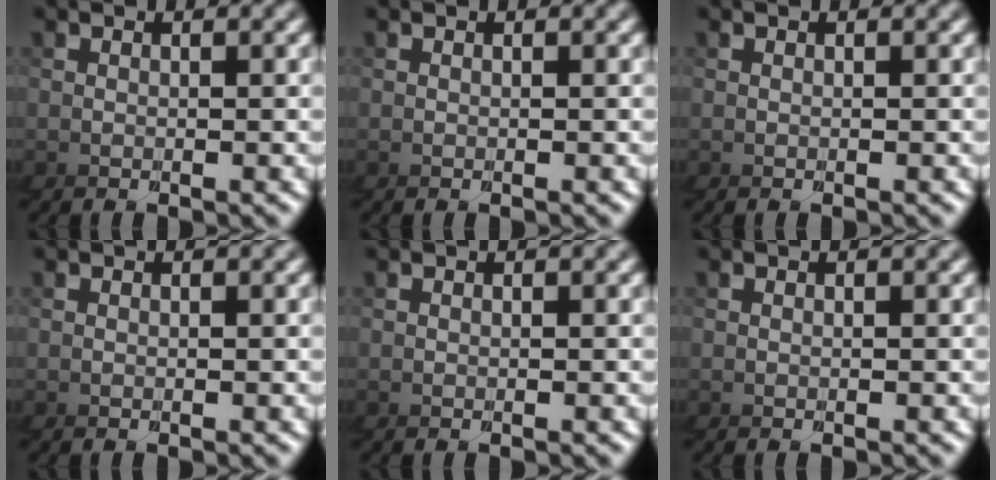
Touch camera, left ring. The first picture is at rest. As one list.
[{"total": 0.0}, {"total": 0.0}, {"total": 0.0}, {"total": 0.0}, {"total": 0.0}]